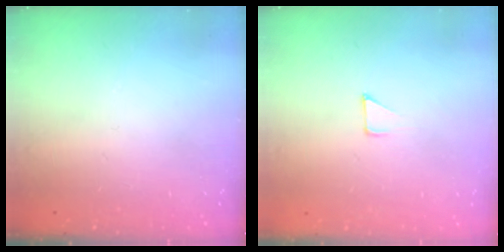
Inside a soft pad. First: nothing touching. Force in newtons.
{"total": 2.8, "press": 2.8, "slide": 0.2}